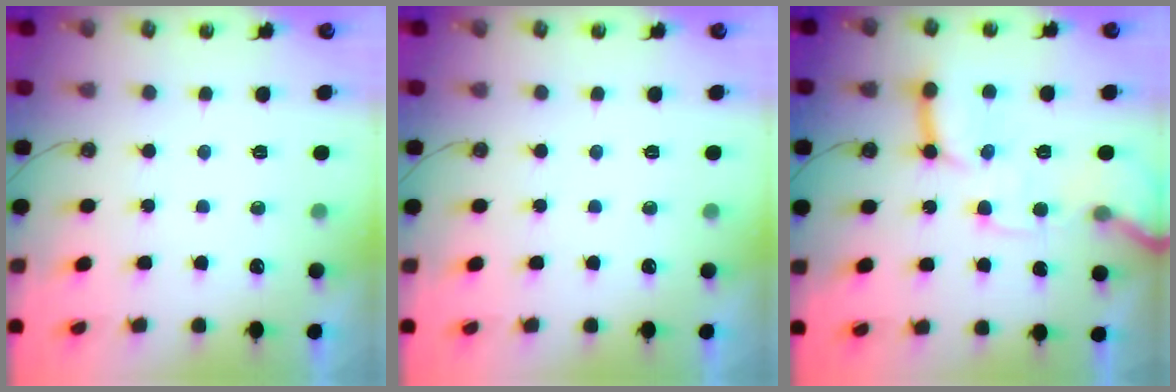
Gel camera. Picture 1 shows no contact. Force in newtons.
{"total": 0.0}
{"total": 16.6, "press": 16.5, "slide": 1.9}